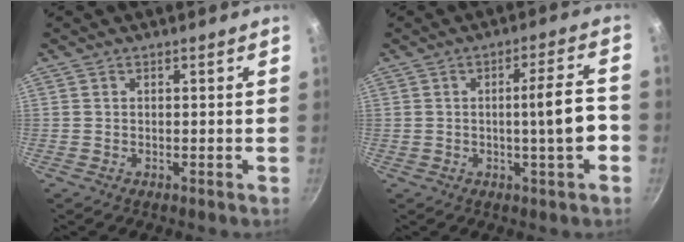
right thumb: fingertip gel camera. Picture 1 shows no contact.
{"total": 8.1, "force": [-1.7, 0.8, 7.9], "torque": [-0.112, 0.020, -0.021]}